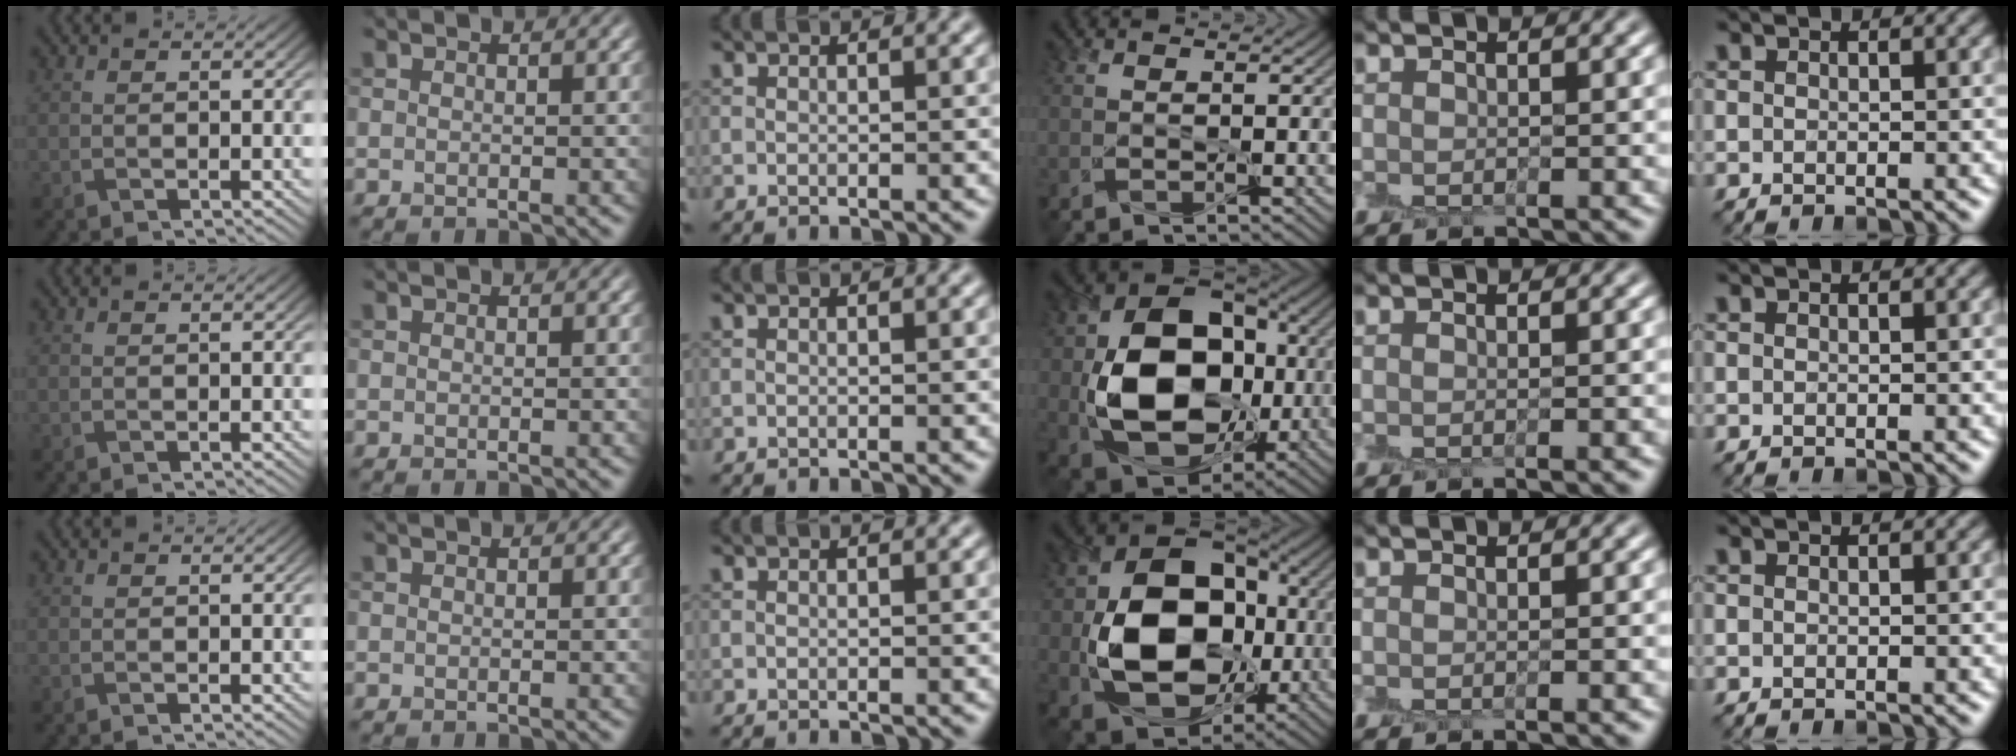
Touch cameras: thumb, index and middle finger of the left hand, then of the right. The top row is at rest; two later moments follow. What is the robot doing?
{"motion": "peel", "object": "postage stamp"}